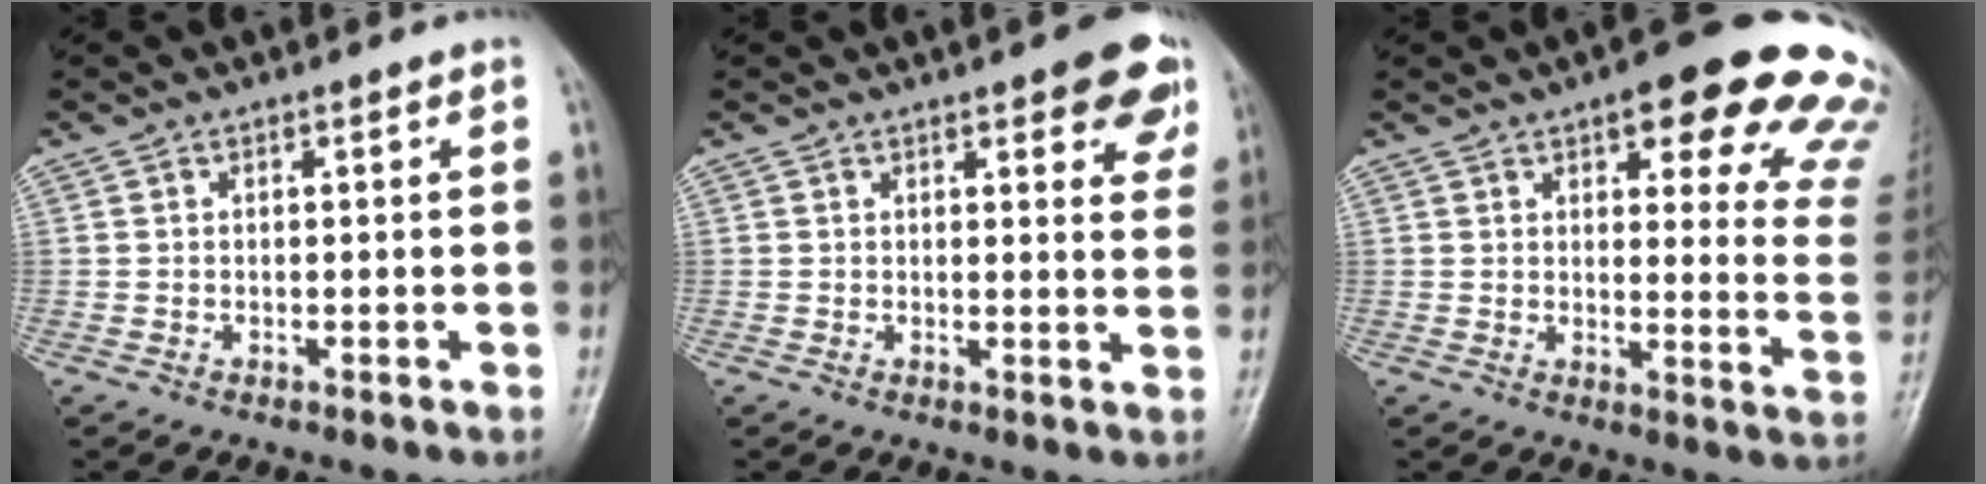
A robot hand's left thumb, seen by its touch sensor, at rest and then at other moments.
{"total": 8.5, "force": [4.8, 3.1, 6.3], "torque": [-0.043, -0.017, 0.052]}
{"total": 21.4, "force": [14.1, 6.8, 14.6], "torque": [-0.125, -0.055, 0.149]}